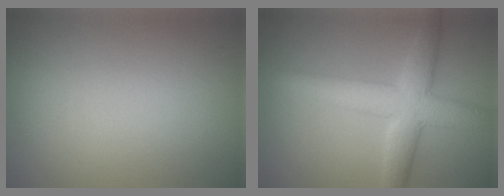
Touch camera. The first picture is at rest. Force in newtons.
{"total": 6.2, "press": 6.2, "slide": 0.1}